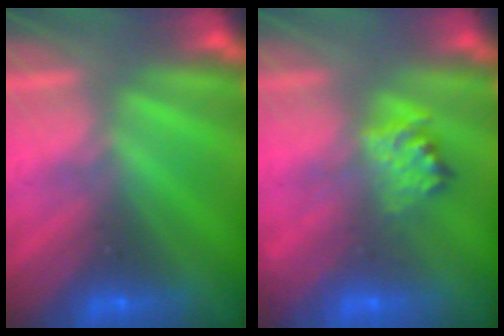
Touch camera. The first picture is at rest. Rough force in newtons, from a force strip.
{"total": 2.4}